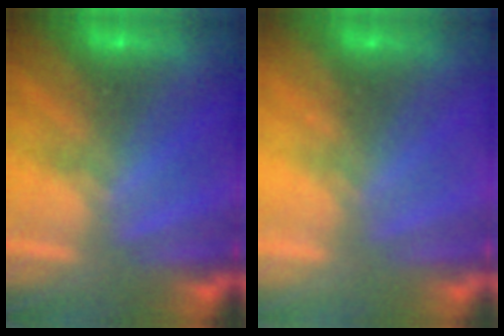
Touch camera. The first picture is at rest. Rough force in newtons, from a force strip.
{"total": 2.2}